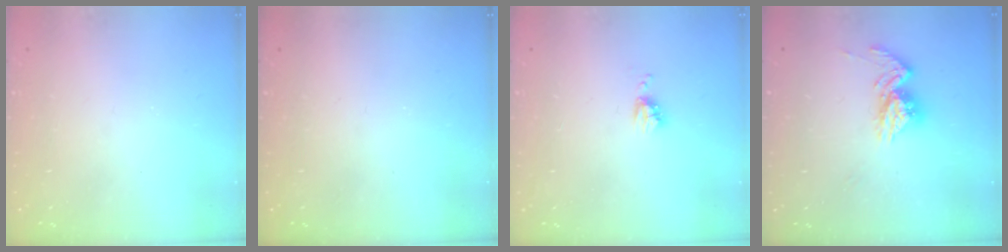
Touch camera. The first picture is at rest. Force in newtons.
{"total": 0.0}
{"total": 4.1, "press": 4.0, "slide": 0.5}
{"total": 11.5, "press": 11.4, "slide": 0.8}